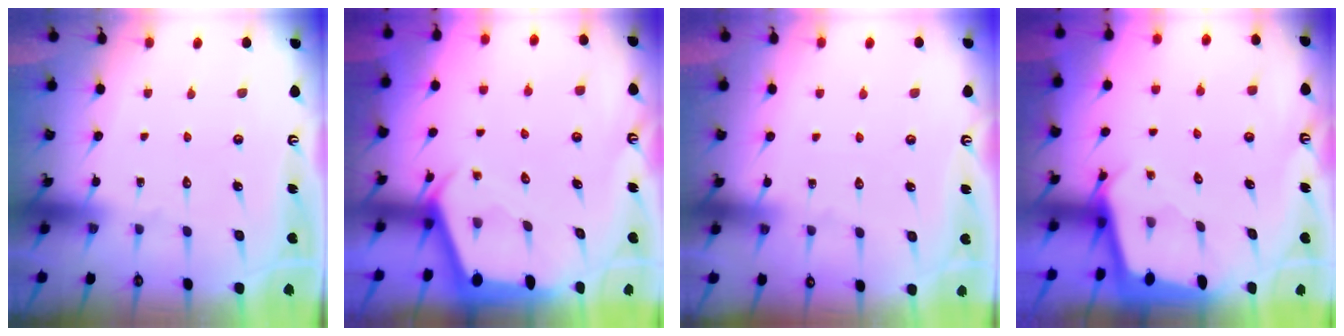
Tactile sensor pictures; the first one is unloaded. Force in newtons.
{"total": 2.3, "press": 2.3, "slide": 0.3}
{"total": 2.4, "press": 2.4, "slide": 0.4}
{"total": 2.2, "press": 2.2, "slide": 0.2}